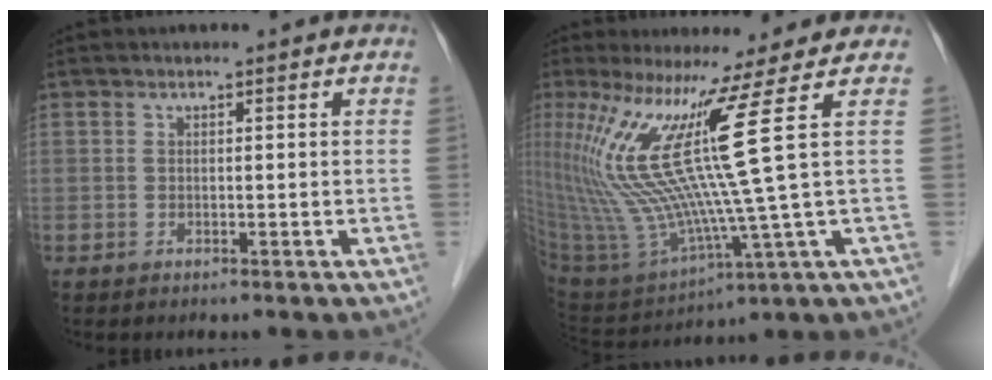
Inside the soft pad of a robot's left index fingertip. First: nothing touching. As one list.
[{"total": 14.7, "force": [5.9, -3.3, 13.0], "torque": [-0.260, -0.010, 0.115]}]